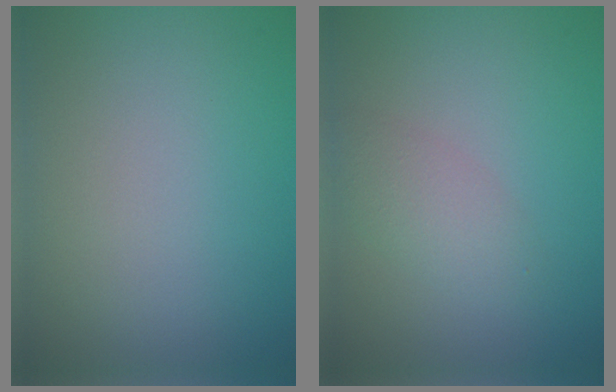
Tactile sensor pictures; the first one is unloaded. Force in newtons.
{"total": 2.2, "press": 2.2, "slide": 0.2}